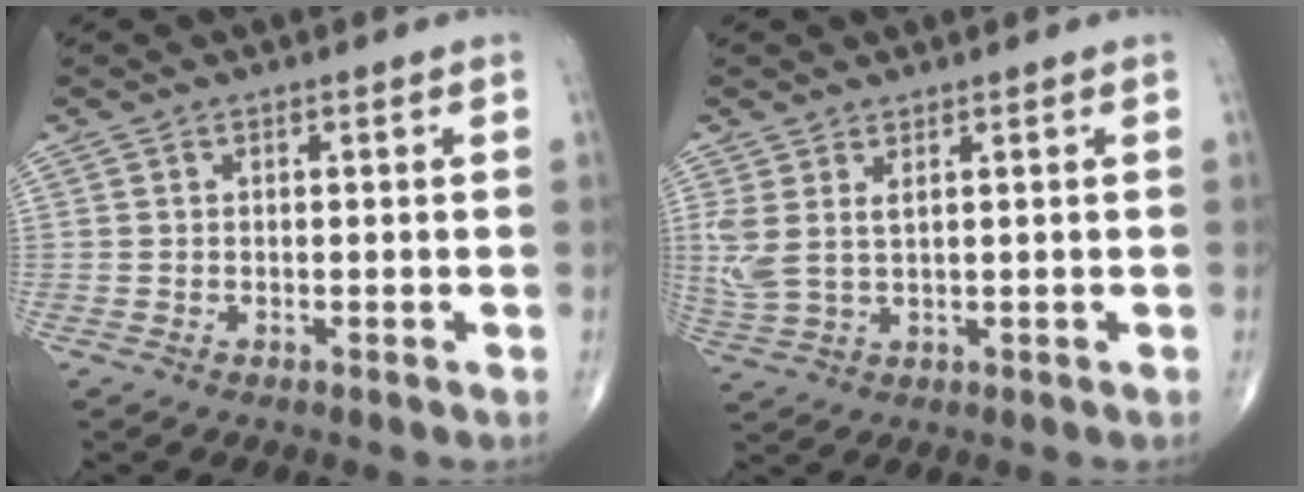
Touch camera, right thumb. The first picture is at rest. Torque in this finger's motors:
{"motor_torque": [-0.21, 0.40, 0.34, 0.32, 0.22]}